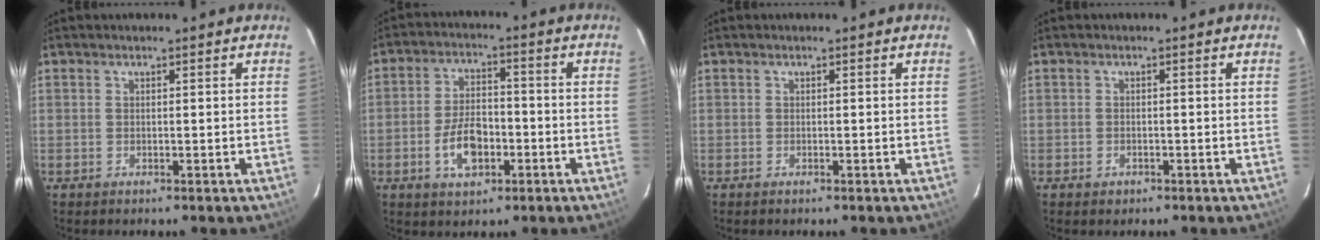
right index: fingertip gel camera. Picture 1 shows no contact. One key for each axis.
{"total": 8.4, "fx": -3.1, "fy": 4.7, "fz": 6.3, "tx": -0.125, "ty": 0.012, "tz": -0.048}
{"total": 0.0}
{"total": 1.6, "fx": -0.9, "fy": 1.2, "fz": 0.4, "tx": -0.008, "ty": 0.001, "tz": -0.010}